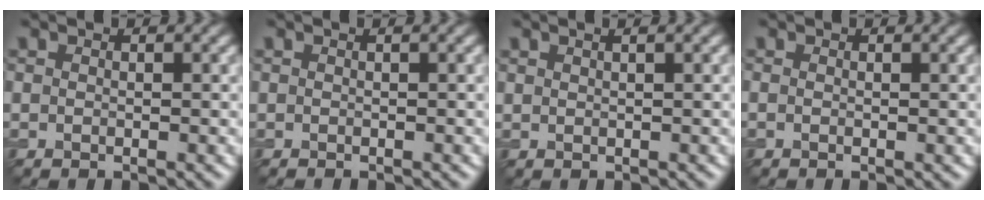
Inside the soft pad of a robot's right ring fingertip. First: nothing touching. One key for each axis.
{"total": 0.6, "fx": -0.2, "fy": 0.3, "fz": 0.5, "tx": 0.002, "ty": 0.001, "tz": -0.004}
{"total": 2.2, "fx": 1.3, "fy": 1.0, "fz": 1.5, "tx": 0.000, "ty": 0.002, "tz": -0.004}
{"total": 0.8, "fx": 0.0, "fy": 0.2, "fz": 0.7, "tx": -0.011, "ty": -0.004, "tz": -0.004}